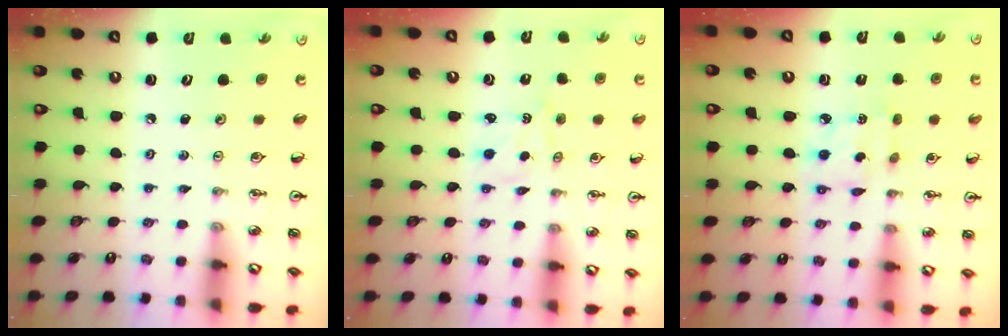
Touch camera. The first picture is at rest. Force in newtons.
{"total": 1.2, "press": 1.2, "slide": 0.2}
{"total": 2.9, "press": 2.9, "slide": 0.1}